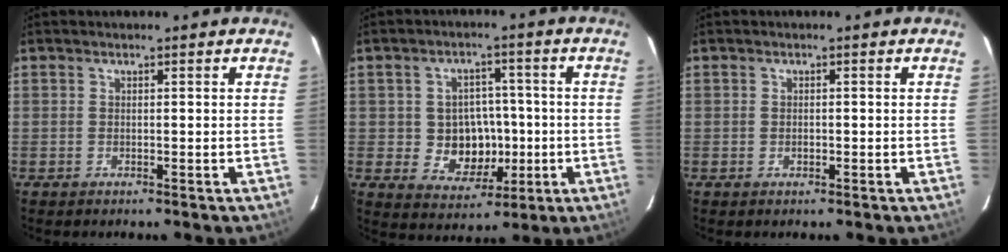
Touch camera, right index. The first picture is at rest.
{"total": 8.8, "force": [-1.3, 7.7, 4.0], "torque": [-0.089, 0.011, -0.005]}
{"total": 0.8, "force": [-0.3, 0.6, 0.4], "torque": [-0.005, 0.001, -0.004]}